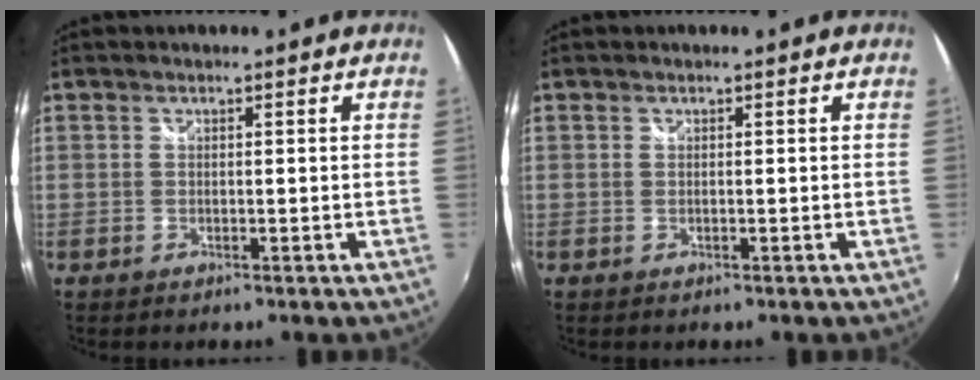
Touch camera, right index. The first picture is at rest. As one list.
[{"total": 0.0}]